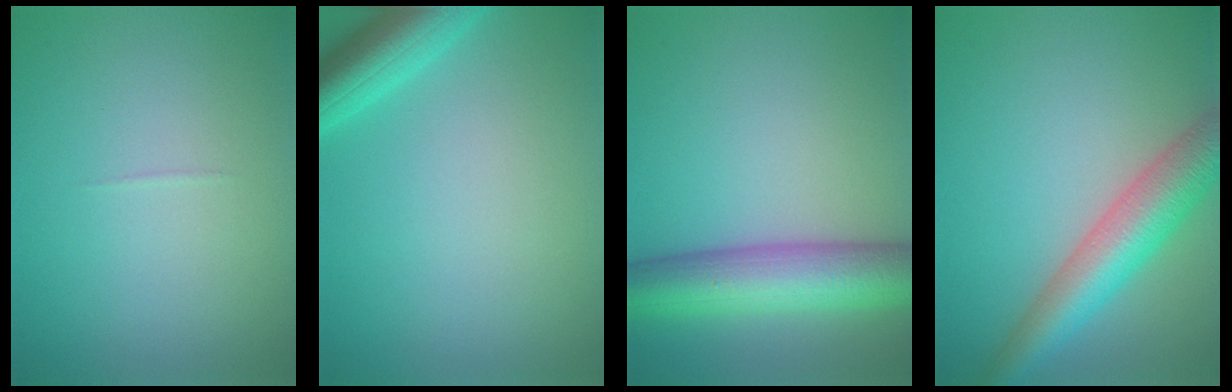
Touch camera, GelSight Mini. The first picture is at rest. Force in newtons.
{"total": 4.6, "press": 4.6, "slide": 0.3}
{"total": 8.3, "press": 8.3, "slide": 0.2}
{"total": 6.6, "press": 6.6, "slide": 0.1}